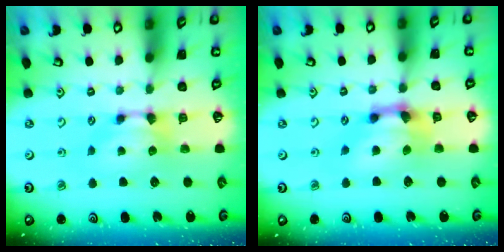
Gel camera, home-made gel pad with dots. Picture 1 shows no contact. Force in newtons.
{"total": 3.2, "press": 2.6, "slide": 1.8}